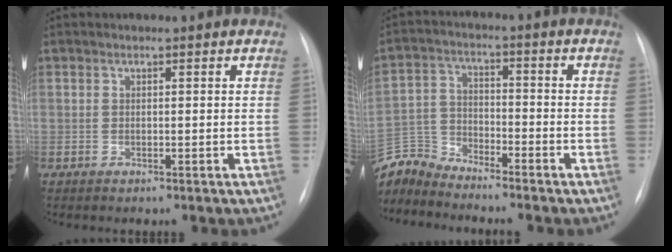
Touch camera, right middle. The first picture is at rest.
{"total": 8.0, "force": [-7.9, 1.3, 0.3], "torque": [-0.018, 0.007, -0.157]}